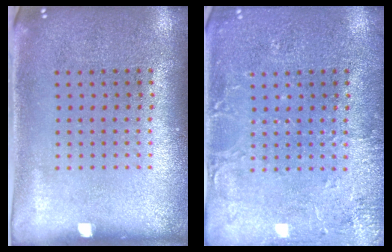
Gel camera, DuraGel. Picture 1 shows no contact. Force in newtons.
{"total": 2.9, "press": 2.9, "slide": 0.4}